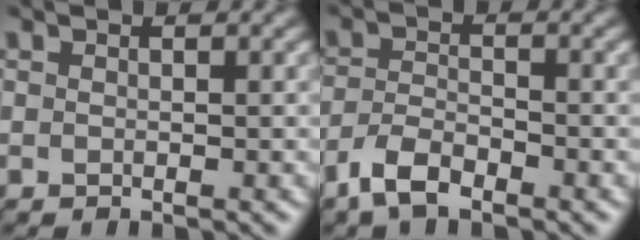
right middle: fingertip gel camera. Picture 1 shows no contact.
{"total": 3.4, "force": [-2.5, 1.3, 2.0], "torque": [-0.044, 0.000, -0.058]}